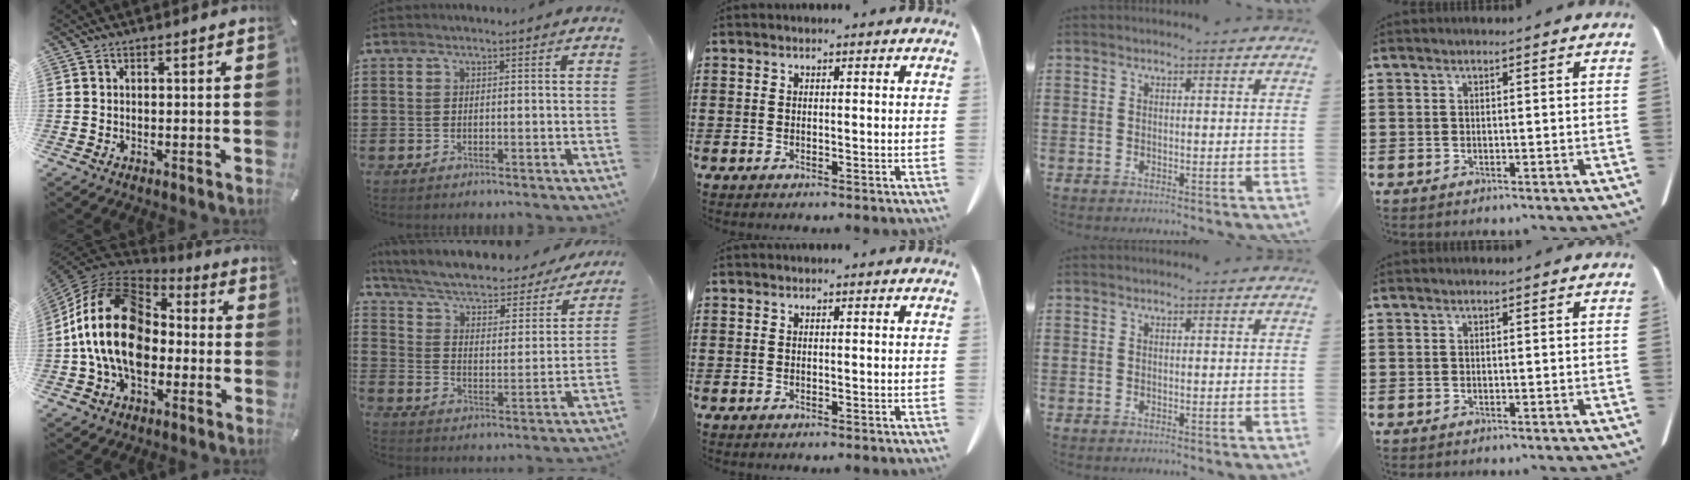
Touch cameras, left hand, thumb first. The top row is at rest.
{"thumb": {"total": 21.1, "force": [-2.1, 15.0, 14.6], "torque": [-0.295, 0.026, -0.039]}, "index": {"total": 5.0, "force": [4.1, 1.2, 2.6], "torque": [-0.071, -0.034, 0.063]}}